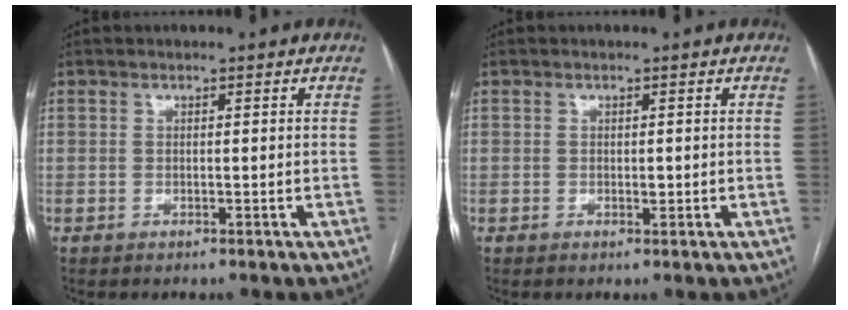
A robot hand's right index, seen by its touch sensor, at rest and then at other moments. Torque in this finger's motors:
{"motor_torque": [-0.01, 0.01, 0.04, 0.02]}